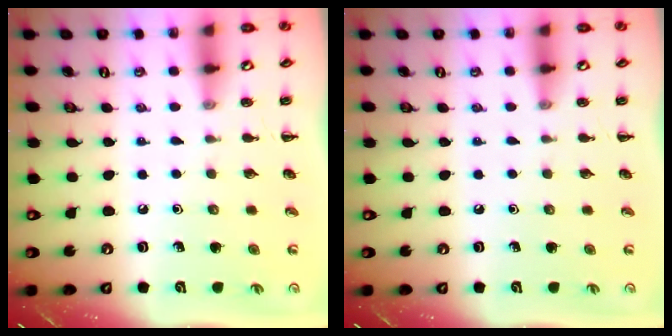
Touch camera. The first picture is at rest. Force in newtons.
{"total": 0.0}